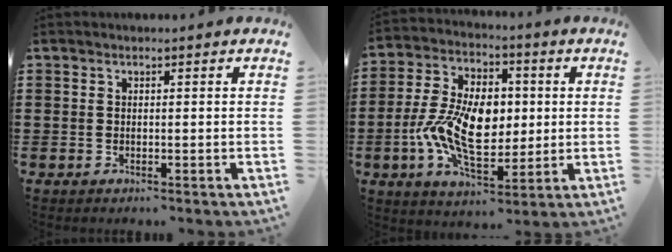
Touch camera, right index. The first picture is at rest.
{"total": 12.4, "force": [-0.7, 7.6, 9.8], "torque": [-0.211, 0.006, -0.014]}